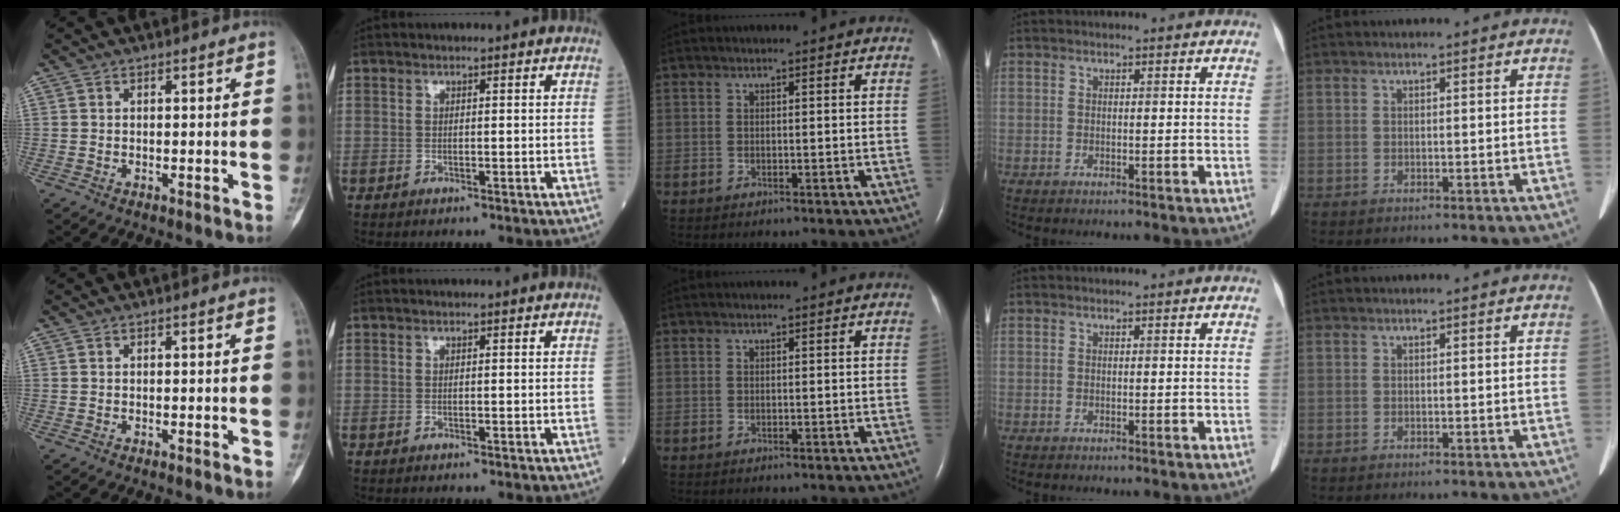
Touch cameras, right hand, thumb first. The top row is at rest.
{}